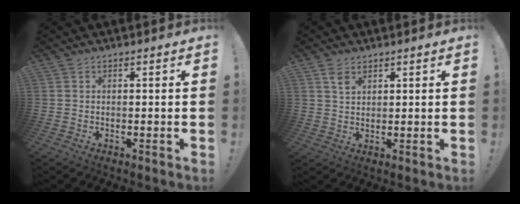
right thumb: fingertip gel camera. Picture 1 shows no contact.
{"total": 3.5, "force": [2.2, 2.0, 1.9], "torque": [-0.027, -0.011, 0.038]}